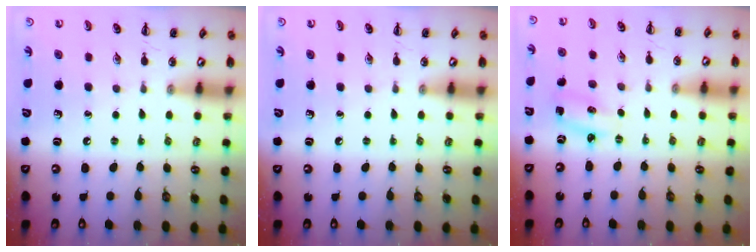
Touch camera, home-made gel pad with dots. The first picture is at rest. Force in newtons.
{"total": 0.0}
{"total": 2.5, "press": 2.5, "slide": 0.4}